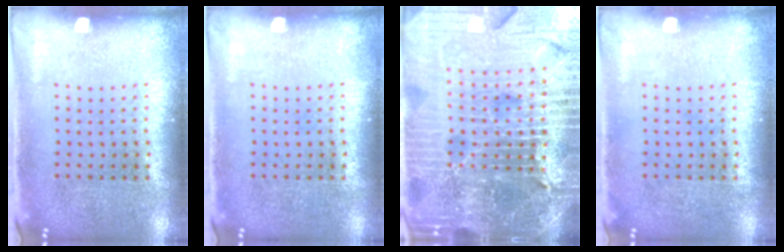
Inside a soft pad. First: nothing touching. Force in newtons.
{"total": 0.0}
{"total": 6.9, "press": 6.0, "slide": 3.4}
{"total": 0.0}